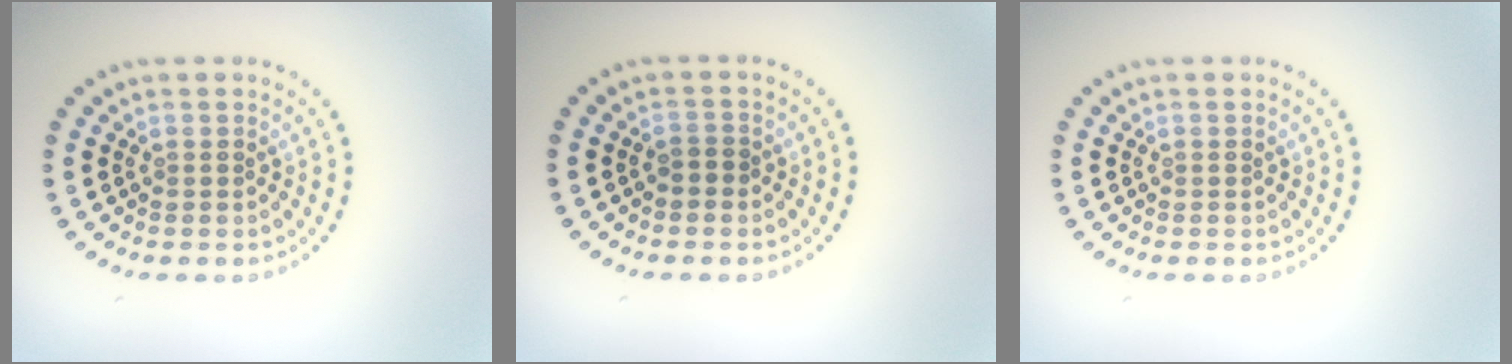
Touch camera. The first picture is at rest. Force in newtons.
{"total": 1.0, "press": 0.9, "slide": 0.4}
{"total": 0.0}